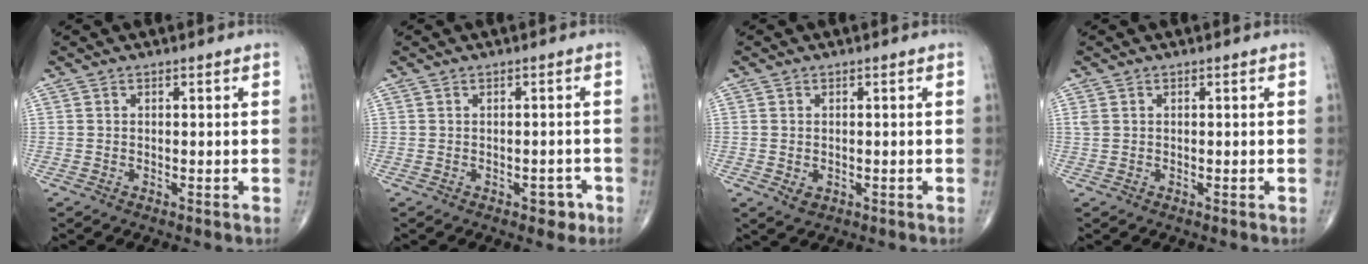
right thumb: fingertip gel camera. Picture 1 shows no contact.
{"total": 2.4, "force": [-1.2, 1.6, 1.4], "torque": [-0.006, 0.006, -0.012]}
{"total": 2.0, "force": [-0.4, 1.5, 1.2], "torque": [-0.018, -0.003, 0.001]}
{"total": 1.2, "force": [0.4, 0.8, 0.7], "torque": [-0.018, 0.006, 0.012]}